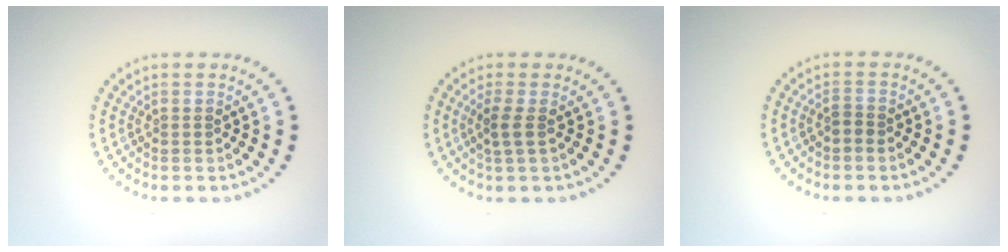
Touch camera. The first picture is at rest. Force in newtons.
{"total": 1.6, "press": 1.4, "slide": 0.9}
{"total": 0.8, "press": 0.5, "slide": 0.6}